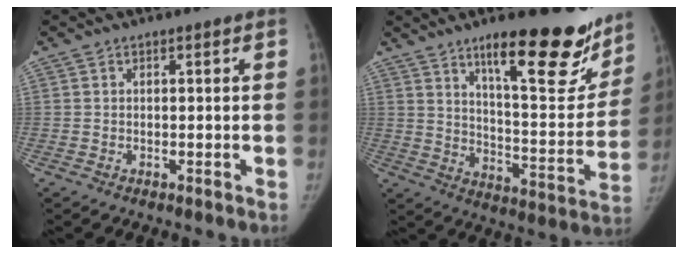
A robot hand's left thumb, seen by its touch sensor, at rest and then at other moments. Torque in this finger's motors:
{"motor_torque": [0.43, 0.29, 1.43, -1.34, 0.10]}